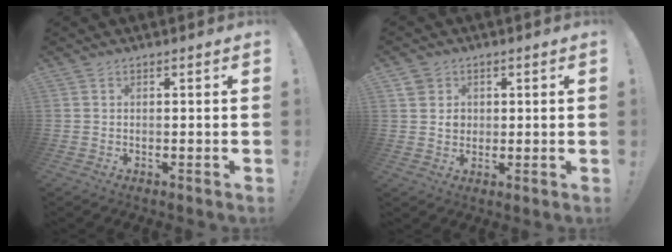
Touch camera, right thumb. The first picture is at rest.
{"total": 4.4, "force": [1.2, 4.1, 1.1], "torque": [-0.018, -0.002, 0.023]}